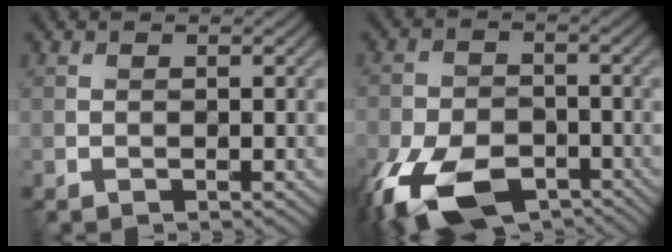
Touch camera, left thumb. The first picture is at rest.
{"total": 12.8, "force": [-7.2, 7.1, 7.9], "torque": [-0.179, -0.038, -0.131]}